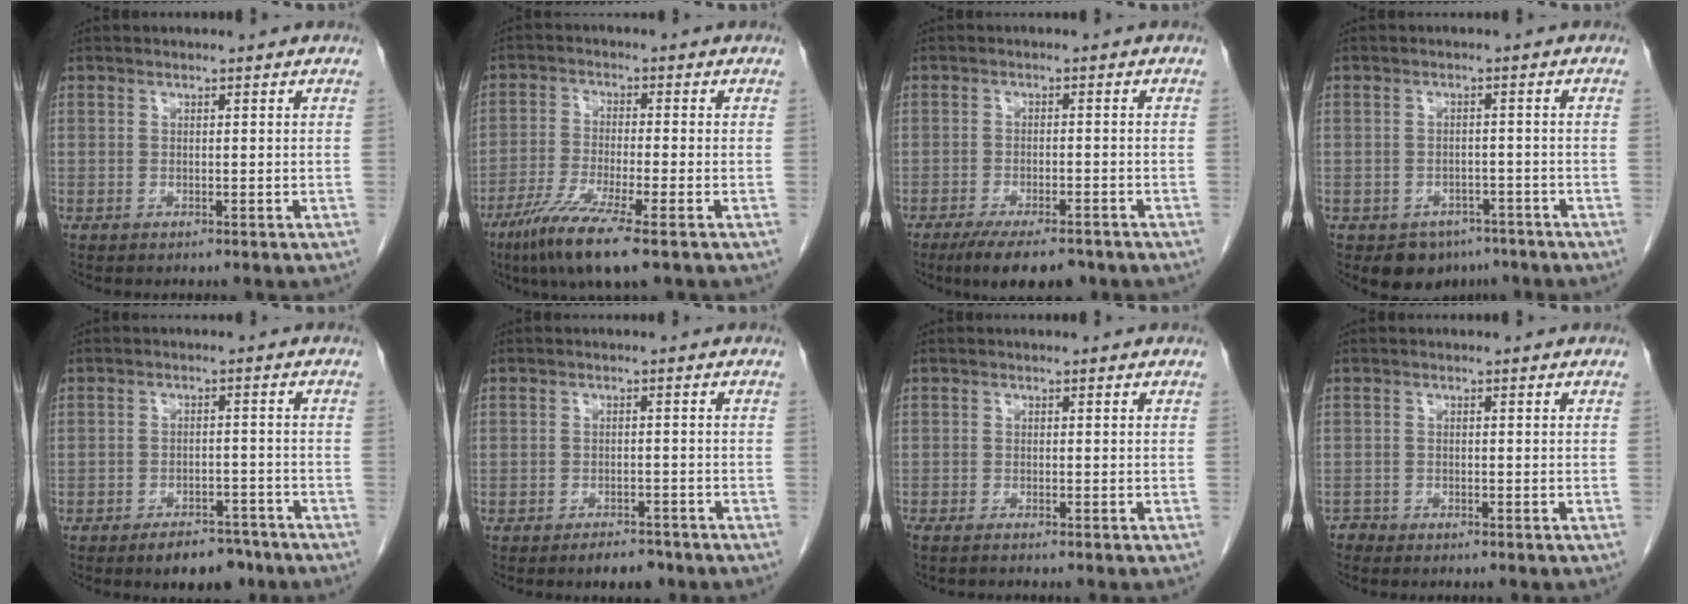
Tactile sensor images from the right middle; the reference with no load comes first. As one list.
[{"total": 9.1, "force": [-5.6, -0.2, 7.1], "torque": [-0.143, -0.030, -0.104]}, {"total": 8.8, "force": [-6.8, 2.2, 5.1], "torque": [-0.079, -0.015, -0.103]}, {"total": 4.2, "force": [-2.9, 2.9, 0.8], "torque": [-0.009, 0.005, -0.035]}, {"total": 6.2, "force": [-4.9, 2.6, 2.9], "torque": [-0.040, 0.000, -0.069]}, {"total": 3.3, "force": [-2.6, 1.2, 1.6], "torque": [-0.027, -0.002, -0.033]}, {"total": 1.6, "force": [-1.3, -0.2, 0.8], "torque": [-0.007, -0.001, -0.019]}, {"total": 0.8, "force": [-0.7, 0.1, -0.3], "torque": [0.010, -0.002, -0.016]}]